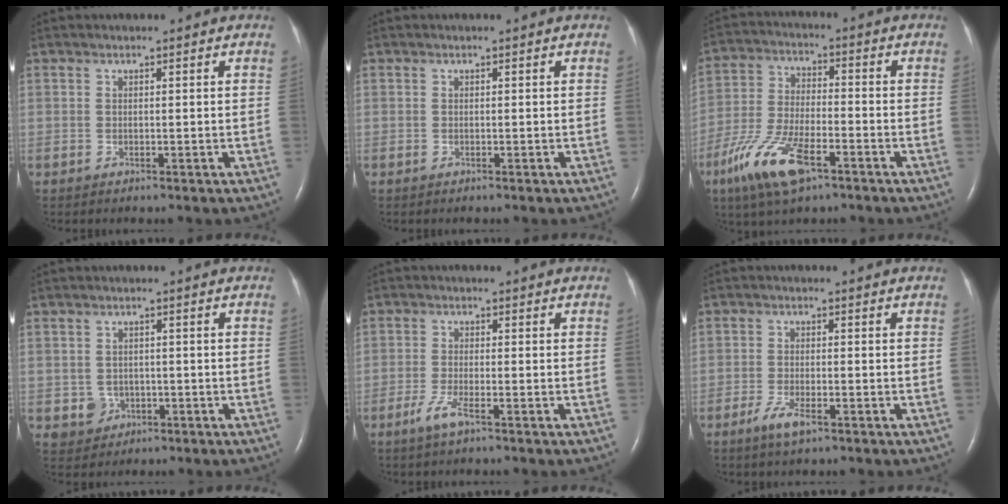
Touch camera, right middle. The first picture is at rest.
{"total": 0.0}
{"total": 11.9, "force": [-6.7, 3.6, 9.1], "torque": [-0.197, -0.013, -0.123]}
{"total": 3.0, "force": [-0.8, 2.8, 0.6], "torque": [-0.007, 0.007, -0.004]}
{"total": 3.1, "force": [-1.9, 0.2, 2.4], "torque": [-0.059, -0.007, -0.041]}
{"total": 3.5, "force": [-2.1, 0.7, 2.7], "torque": [-0.060, -0.005, -0.041]}